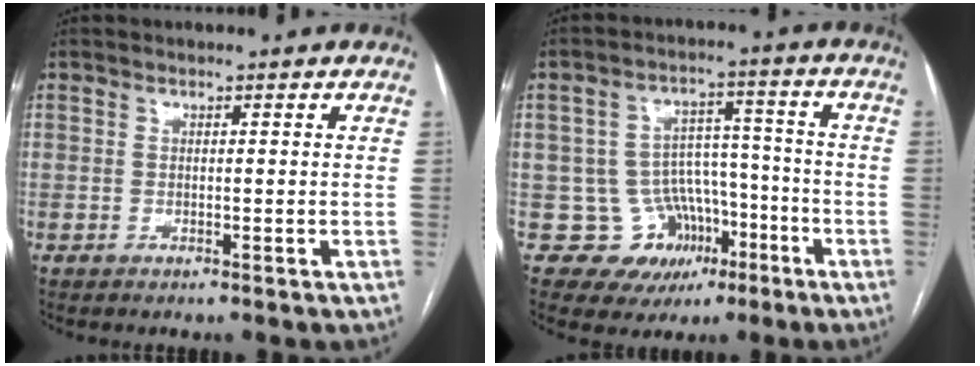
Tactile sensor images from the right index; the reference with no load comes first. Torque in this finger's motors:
{"motor_torque": [-0.22, -0.11, -0.68, -0.19]}